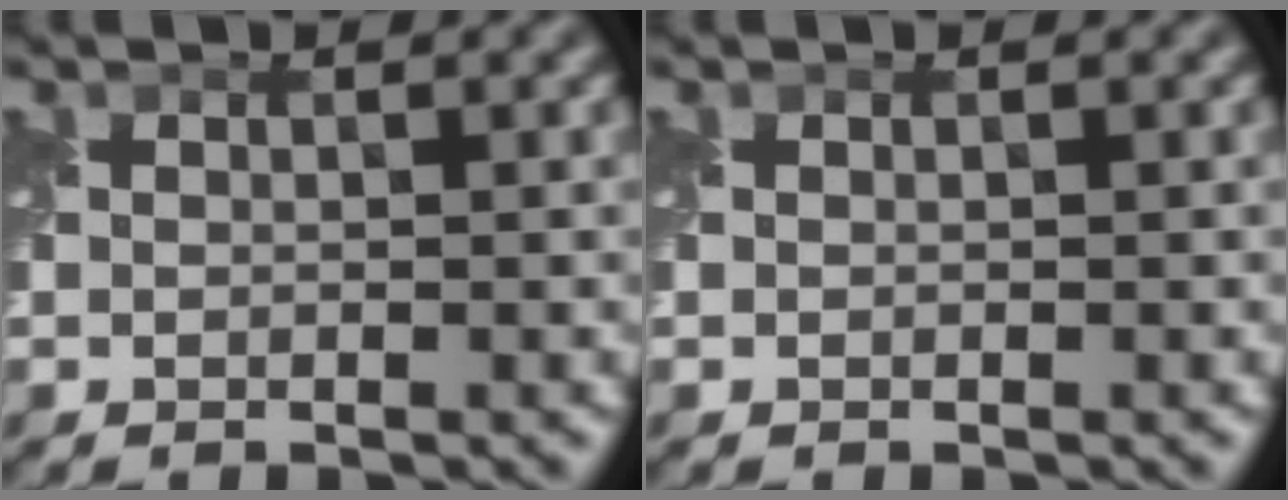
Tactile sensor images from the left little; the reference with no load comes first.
{"total": 0.0}